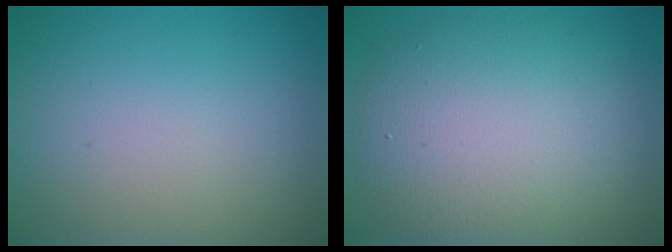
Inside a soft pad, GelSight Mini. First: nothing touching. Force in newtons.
{"total": 9.6, "press": 9.6, "slide": 0.5}